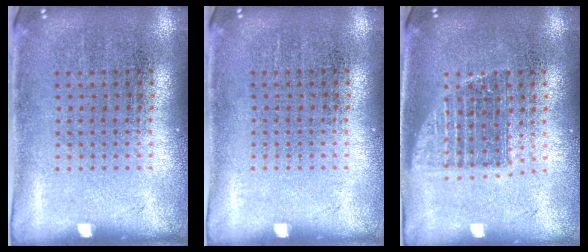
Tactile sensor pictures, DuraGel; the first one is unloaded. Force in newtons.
{"total": 0.0}
{"total": 1.3, "press": 1.1, "slide": 0.8}